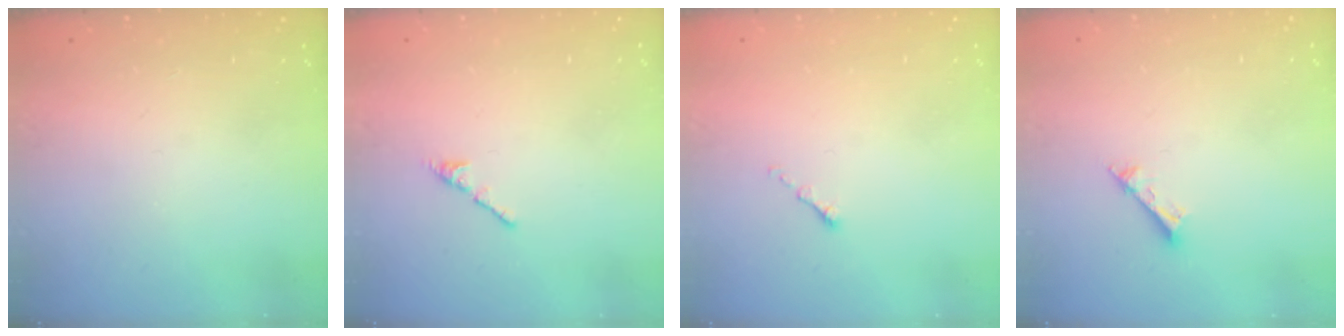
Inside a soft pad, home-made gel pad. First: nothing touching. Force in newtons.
{"total": 2.7, "press": 2.7, "slide": 0.7}
{"total": 0.0}
{"total": 2.2, "press": 2.1, "slide": 0.4}